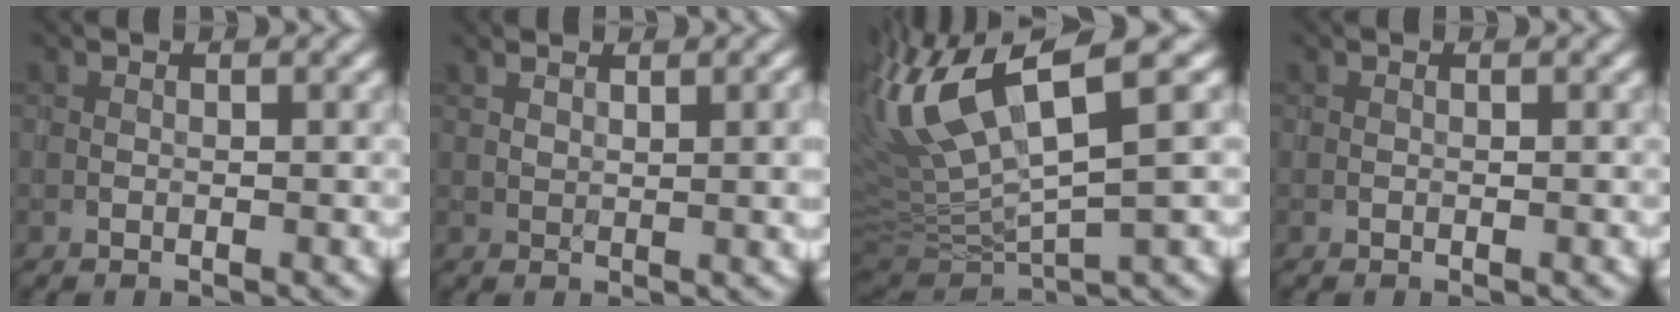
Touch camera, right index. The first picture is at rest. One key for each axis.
{"total": 3.3, "fx": 1.6, "fy": 0.9, "fz": 2.7, "tx": -0.046, "ty": 0.003, "tz": 0.033}
{"total": 10.8, "fx": 3.8, "fy": 3.0, "fz": 9.6, "tx": -0.208, "ty": 0.007, "tz": 0.073}
{"total": 0.0}